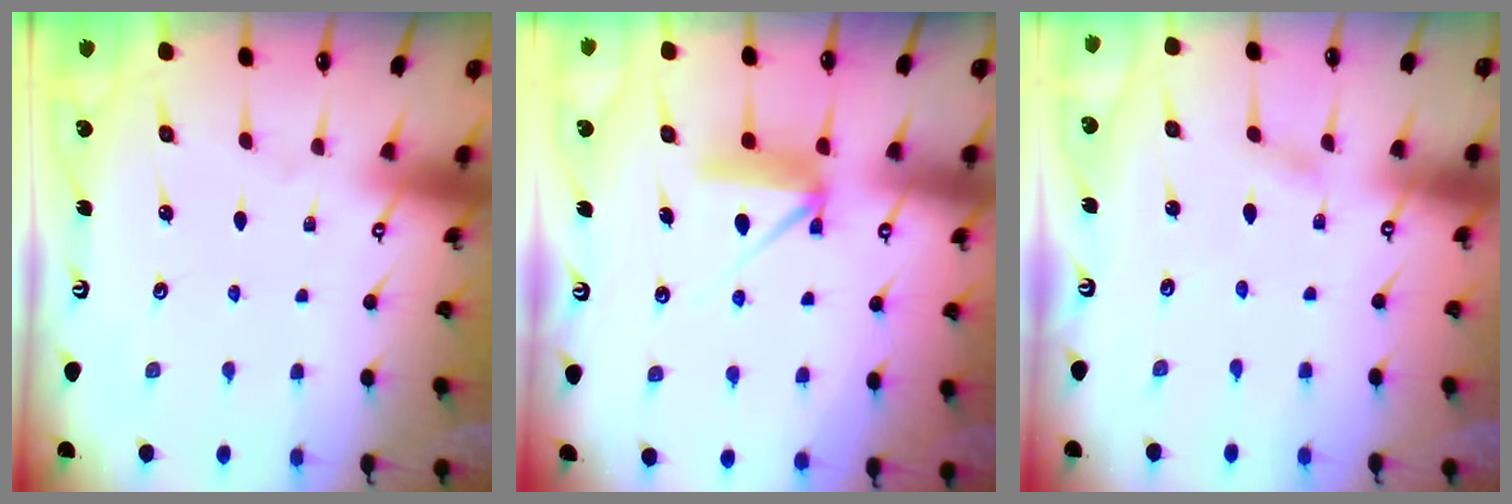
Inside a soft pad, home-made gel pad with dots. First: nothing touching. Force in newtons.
{"total": 8.5, "press": 8.5, "slide": 0.3}
{"total": 2.1, "press": 2.1, "slide": 0.2}